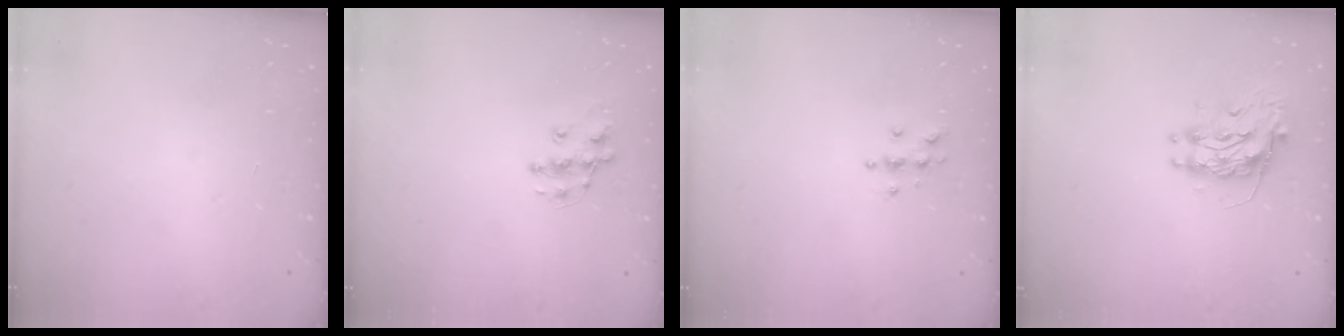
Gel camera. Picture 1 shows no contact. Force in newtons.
{"total": 9.8, "press": 9.8, "slide": 0.6}
{"total": 3.9, "press": 3.9, "slide": 0.6}
{"total": 10.4, "press": 10.4, "slide": 0.9}